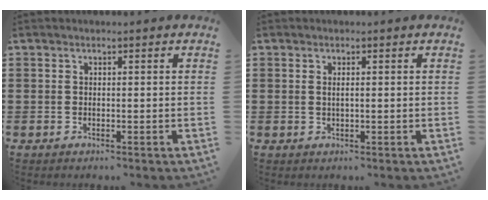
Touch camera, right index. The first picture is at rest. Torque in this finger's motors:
{"motor_torque": [-0.11, 0.34, -0.07, 0.00]}